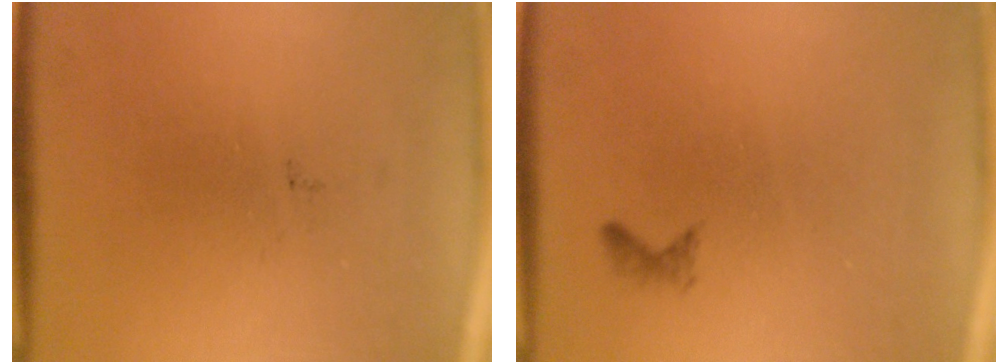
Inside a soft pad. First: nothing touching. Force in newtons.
{"total": 0.6}